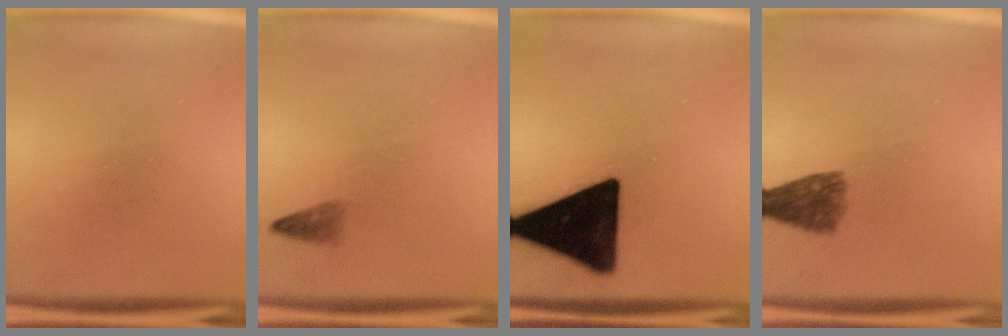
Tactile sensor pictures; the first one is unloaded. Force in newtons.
{"total": 1.2}
{"total": 19.5}
{"total": 4.9}